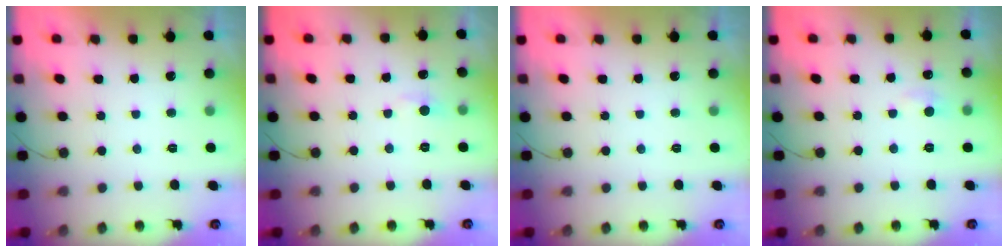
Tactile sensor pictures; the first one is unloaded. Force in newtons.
{"total": 3.9, "press": 3.9, "slide": 0.5}
{"total": 0.0}
{"total": 5.6, "press": 5.5, "slide": 0.7}